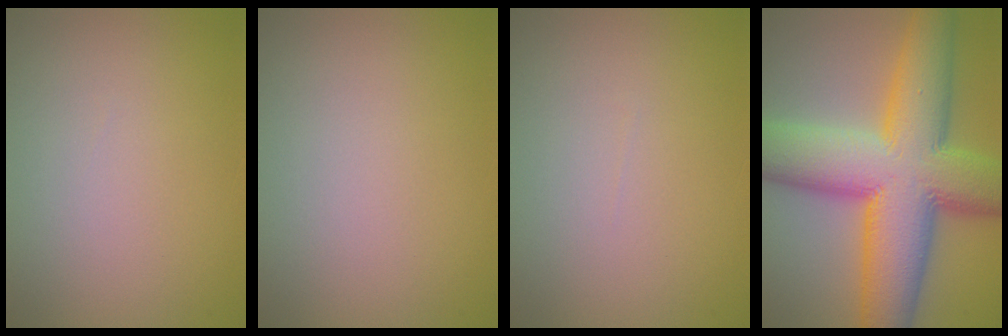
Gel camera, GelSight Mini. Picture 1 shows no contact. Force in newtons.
{"total": 0.0}
{"total": 0.0}
{"total": 14.8, "press": 14.8, "slide": 0.1}